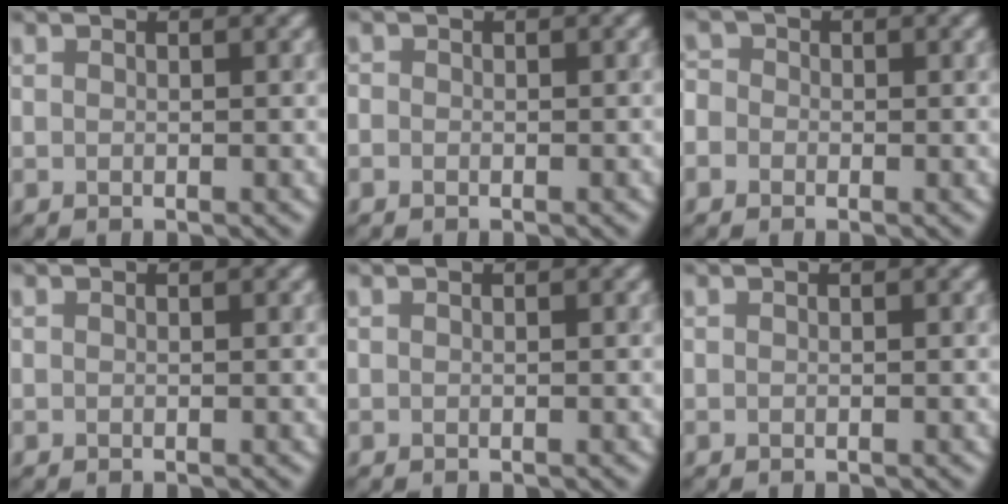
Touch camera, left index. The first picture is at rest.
{"total": 0.6, "force": [-0.4, 0.5, 0.1], "torque": [0.001, -0.004, -0.009]}
{"total": 2.0, "force": [-0.5, 1.9, 0.4], "torque": [0.009, 0.013, -0.034]}
{"total": 0.0}
{"total": 0.0}
{"total": 0.0}